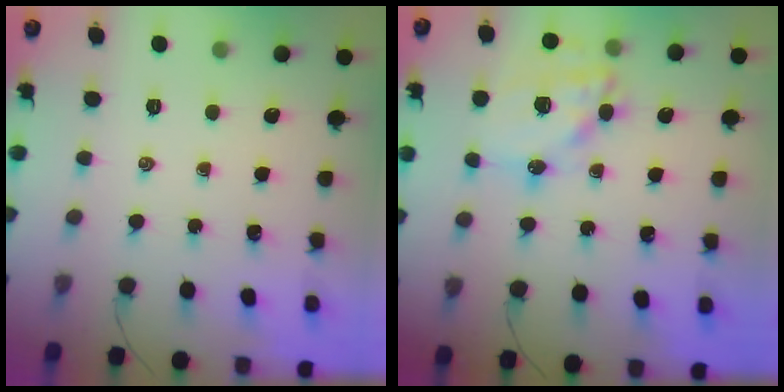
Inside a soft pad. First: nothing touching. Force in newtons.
{"total": 16.3, "press": 15.9, "slide": 3.8}